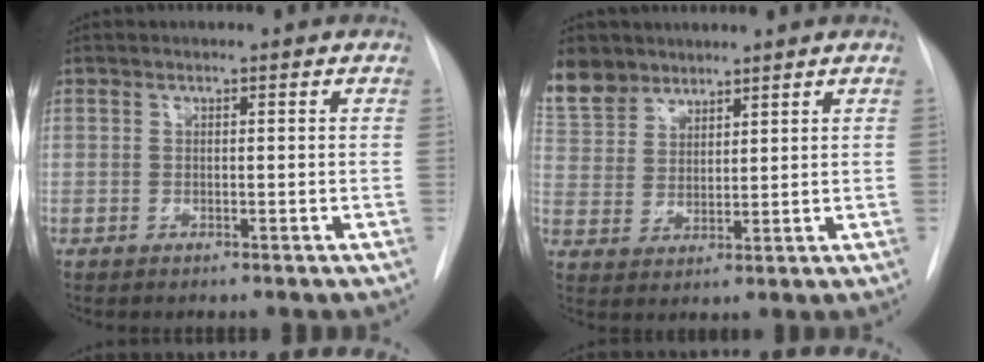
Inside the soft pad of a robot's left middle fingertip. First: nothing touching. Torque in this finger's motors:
{"motor_torque": [0.39, -0.37, 0.04, 0.05]}